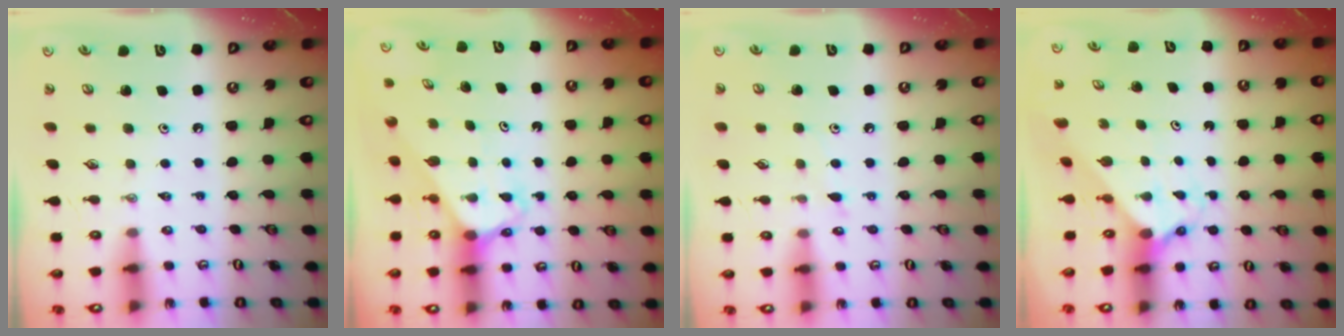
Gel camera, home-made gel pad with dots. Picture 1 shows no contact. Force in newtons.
{"total": 2.6, "press": 2.6, "slide": 0.2}
{"total": 5.7, "press": 5.7, "slide": 0.6}
{"total": 1.6, "press": 1.6, "slide": 0.1}